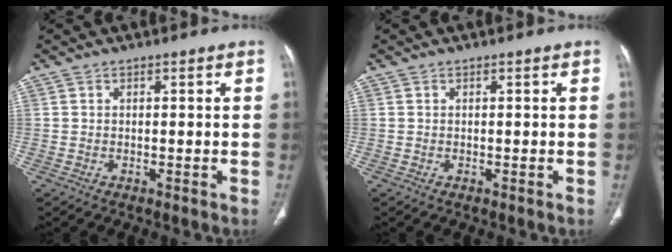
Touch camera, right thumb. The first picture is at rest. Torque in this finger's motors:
{"motor_torque": [0.70, 0.65, 0.15, -0.24, 0.01]}